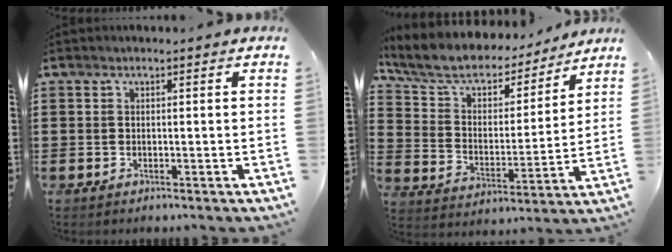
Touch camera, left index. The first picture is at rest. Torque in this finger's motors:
{"motor_torque": [1.45, -0.69, 0.34, 0.16]}